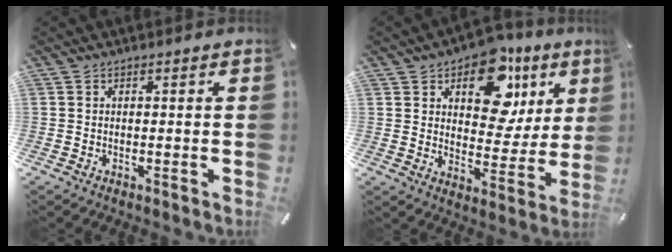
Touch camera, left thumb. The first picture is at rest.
{"total": 15.5, "force": [8.4, 9.7, 8.6], "torque": [-0.116, -0.053, 0.146]}